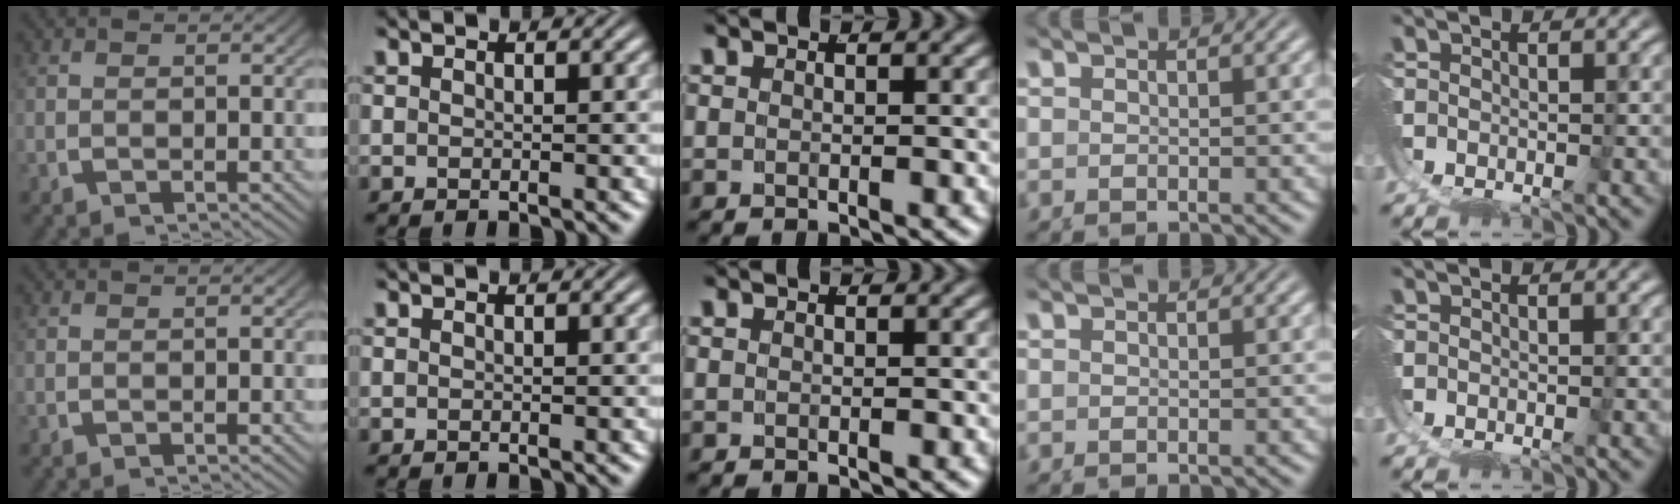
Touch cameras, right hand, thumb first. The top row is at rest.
{}